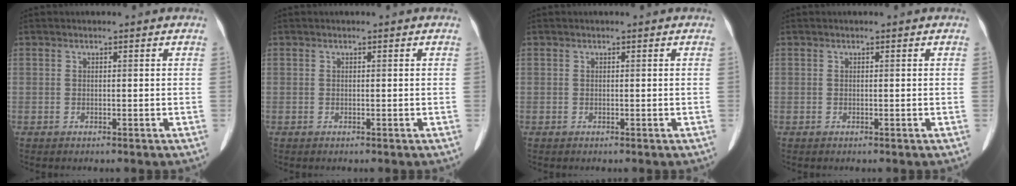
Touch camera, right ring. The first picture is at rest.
{"total": 0.0}
{"total": 0.0}
{"total": 0.0}